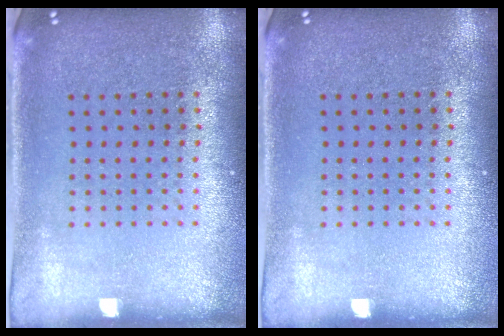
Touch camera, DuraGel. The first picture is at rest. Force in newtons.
{"total": 0.0}